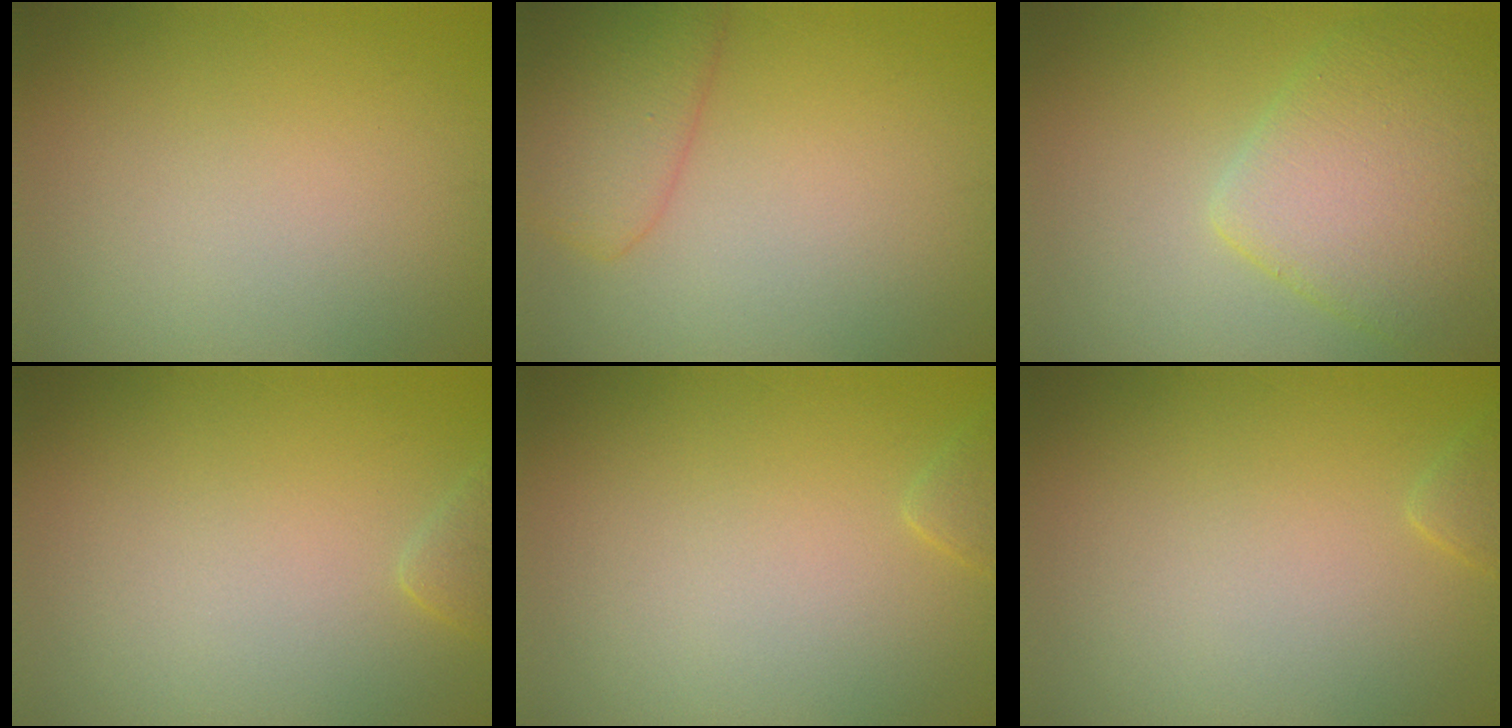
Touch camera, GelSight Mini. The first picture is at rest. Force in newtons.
{"total": 4.2, "press": 4.2, "slide": 0.3}
{"total": 6.7, "press": 6.7, "slide": 0.3}
{"total": 1.3, "press": 1.3, "slide": 0.1}
{"total": 1.1, "press": 1.1, "slide": 0.1}
{"total": 1.1, "press": 1.1, "slide": 0.1}